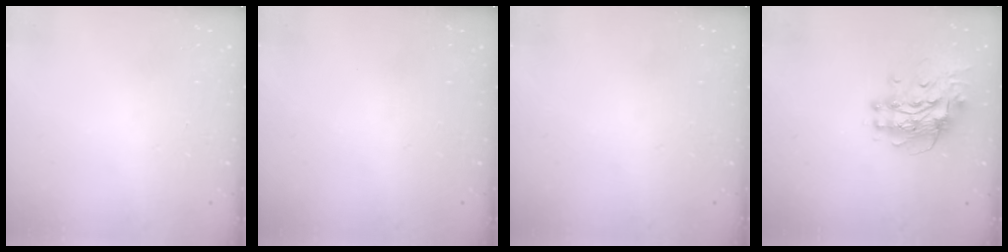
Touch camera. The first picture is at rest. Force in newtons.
{"total": 0.0}
{"total": 0.0}
{"total": 12.3, "press": 12.3, "slide": 1.1}